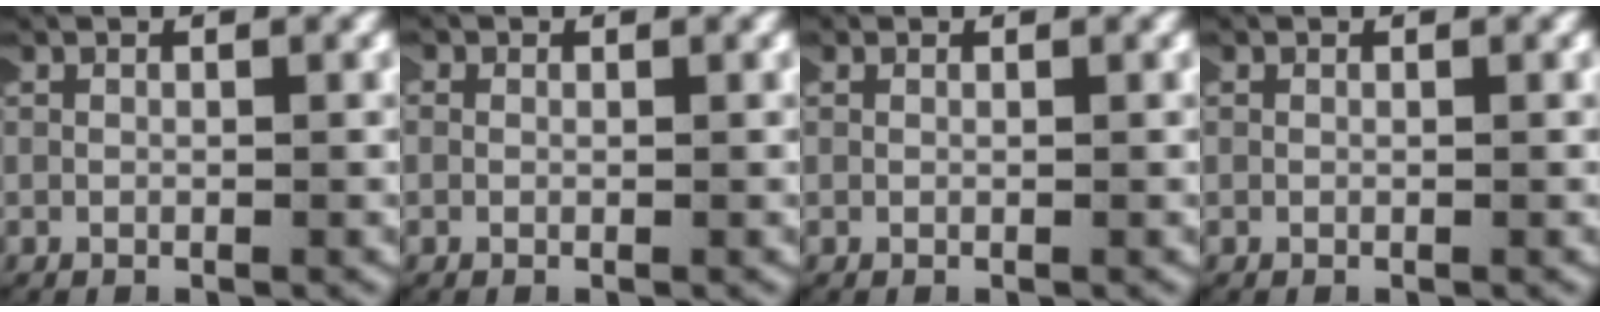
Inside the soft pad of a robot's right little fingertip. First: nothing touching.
{"total": 0.5, "force": [0.0, 0.5, 0.1], "torque": [-0.002, 0.000, -0.003]}
{"total": 0.0}
{"total": 0.0}